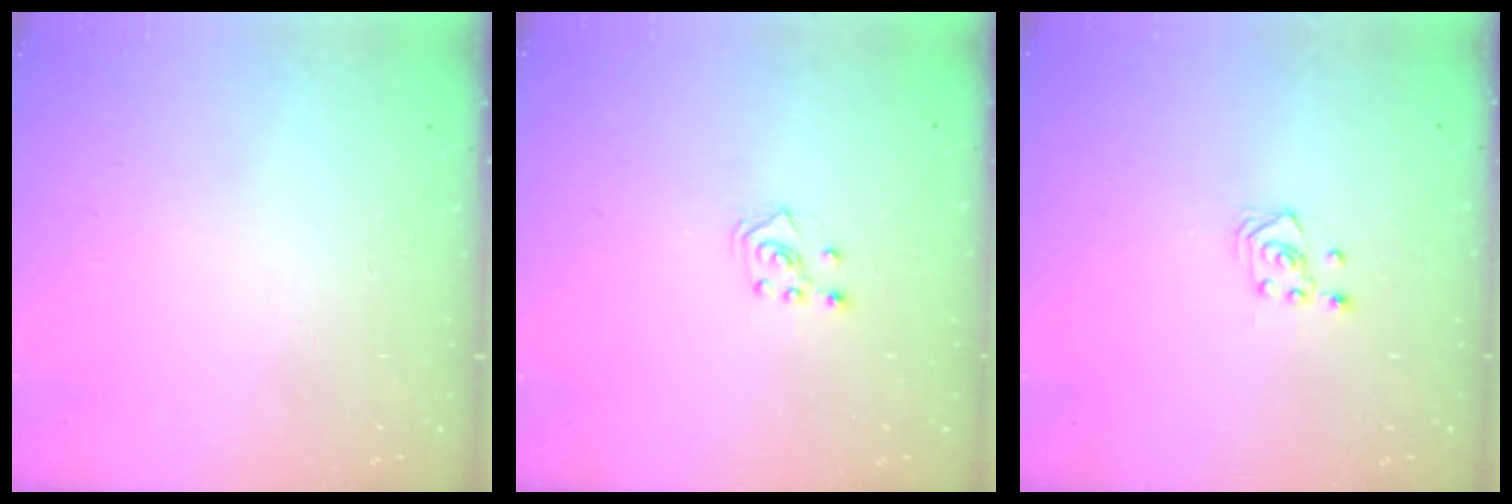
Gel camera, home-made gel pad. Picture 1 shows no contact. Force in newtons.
{"total": 3.6, "press": 3.5, "slide": 0.7}
{"total": 3.0, "press": 2.6, "slide": 1.5}